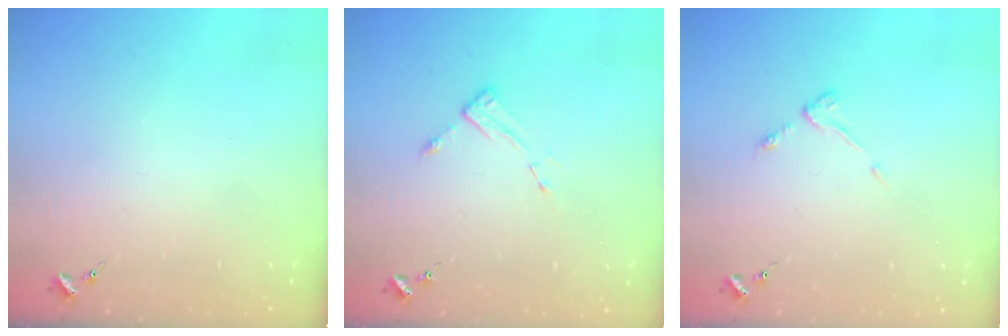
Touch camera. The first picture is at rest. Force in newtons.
{"total": 2.7, "press": 2.7, "slide": 0.4}
{"total": 4.7, "press": 4.7, "slide": 0.7}